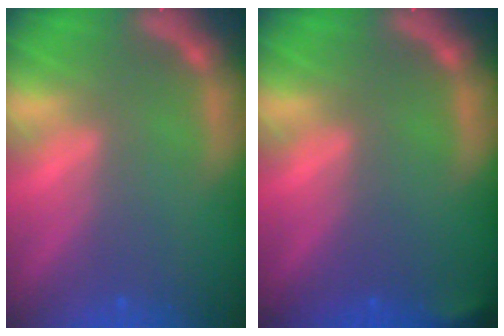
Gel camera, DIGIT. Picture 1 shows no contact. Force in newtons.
{"total": 1.4}